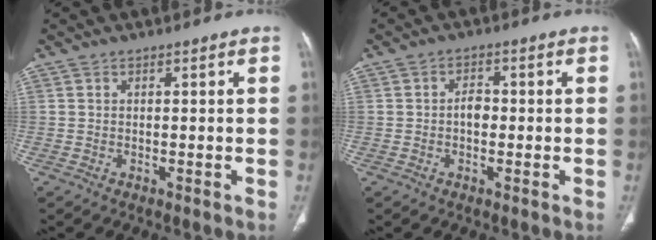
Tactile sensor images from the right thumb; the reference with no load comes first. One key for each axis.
{"total": 2.8, "fx": -0.3, "fy": 1.9, "fz": 2.0, "tx": -0.022, "ty": 0.011, "tz": -0.010}